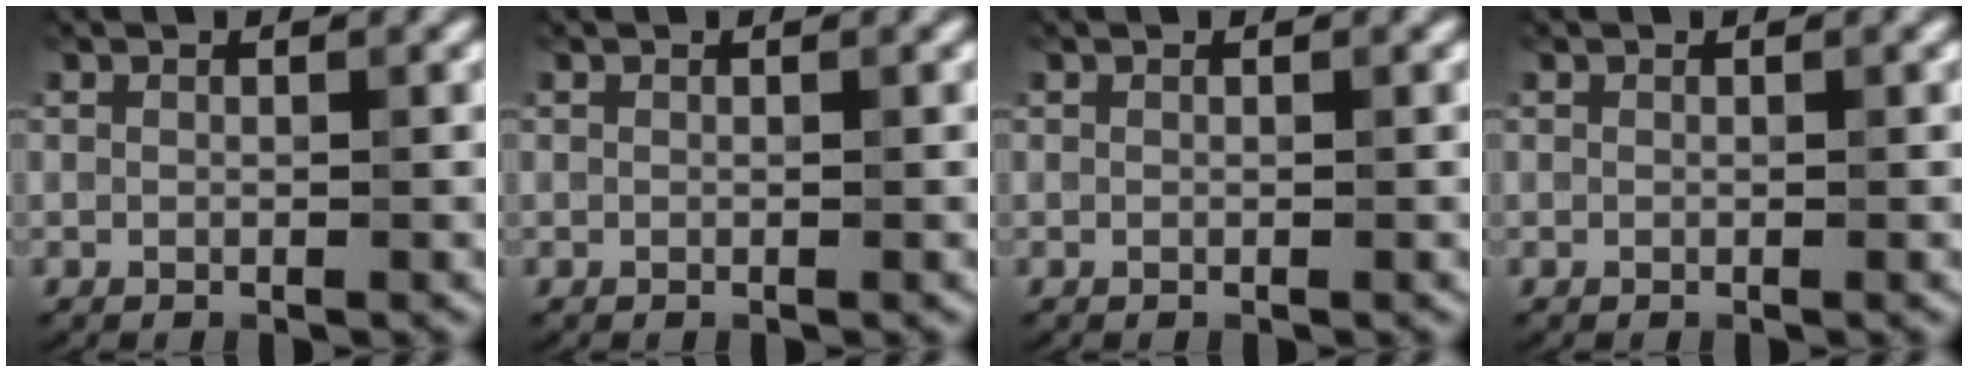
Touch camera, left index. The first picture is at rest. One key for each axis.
{"total": 0.0}
{"total": 0.0}
{"total": 0.0}